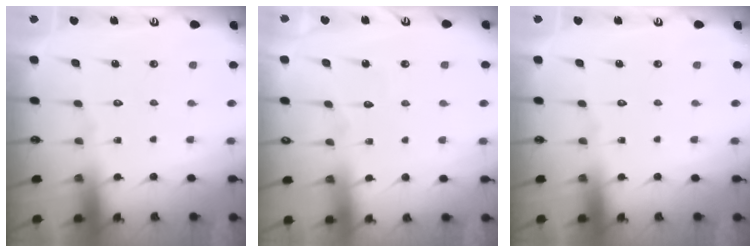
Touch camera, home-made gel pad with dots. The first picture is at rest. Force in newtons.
{"total": 2.5, "press": 2.5, "slide": 0.3}
{"total": 0.0}